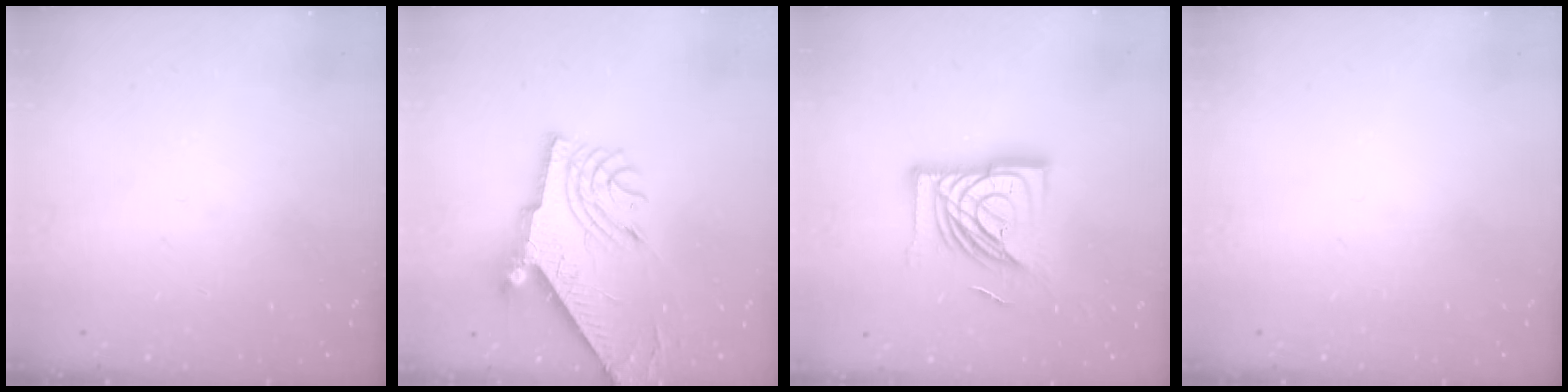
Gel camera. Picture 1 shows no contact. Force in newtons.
{"total": 12.3, "press": 12.2, "slide": 1.2}
{"total": 19.6, "press": 19.5, "slide": 2.2}
{"total": 0.0}